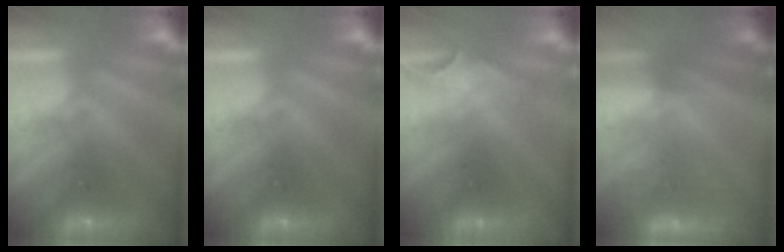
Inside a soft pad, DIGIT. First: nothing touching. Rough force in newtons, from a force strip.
{"total": 0.0}
{"total": 4.6}
{"total": 3.0}